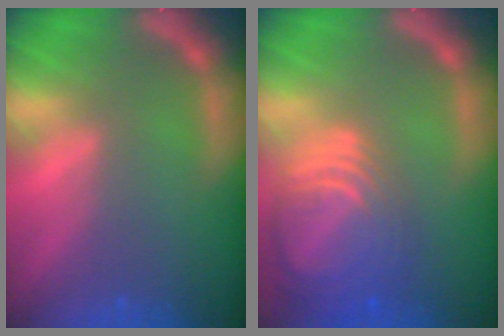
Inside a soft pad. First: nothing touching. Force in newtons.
{"total": 10.0}